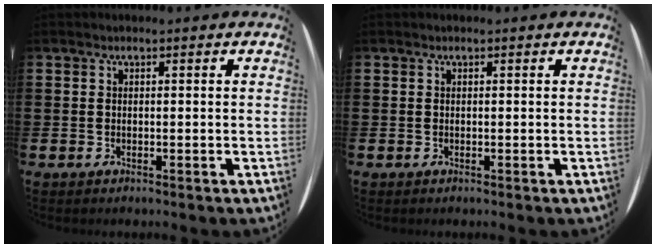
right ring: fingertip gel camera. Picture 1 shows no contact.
{"total": 0.0}